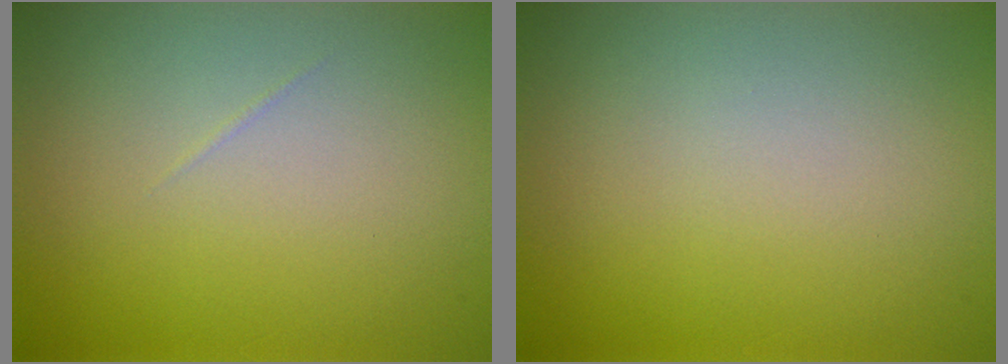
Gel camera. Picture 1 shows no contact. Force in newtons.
{"total": 0.0}